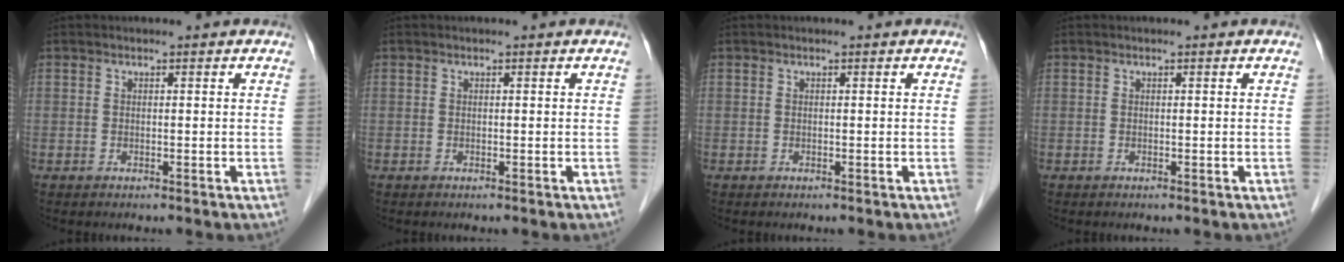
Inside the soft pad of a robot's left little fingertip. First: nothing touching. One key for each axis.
{"total": 0.0}
{"total": 0.0}
{"total": 0.0}